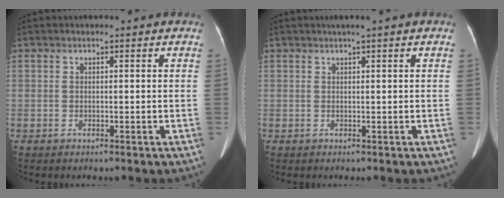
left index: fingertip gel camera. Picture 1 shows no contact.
{"total": 1.5, "force": [0.9, -0.4, 1.1], "torque": [-0.023, 0.004, 0.020]}